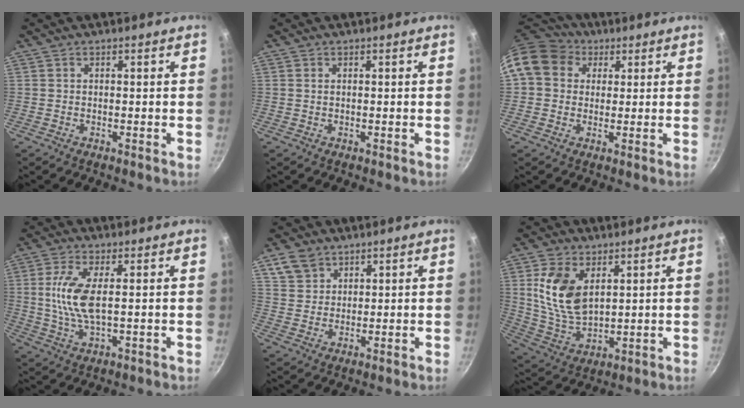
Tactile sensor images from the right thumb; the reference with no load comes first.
{"total": 0.5, "force": [0.2, 0.3, 0.4], "torque": [-0.007, 0.001, 0.004]}
{"total": 12.3, "force": [4.3, 10.1, 5.5], "torque": [-0.087, 0.020, 0.064]}
{"total": 8.7, "force": [1.1, 3.2, 8.0], "torque": [-0.173, -0.002, 0.021]}
{"total": 5.9, "force": [3.7, 4.1, 1.9], "torque": [-0.021, -0.003, 0.079]}
{"total": 12.7, "force": [3.9, 7.7, 9.4], "torque": [-0.172, -0.025, 0.086]}